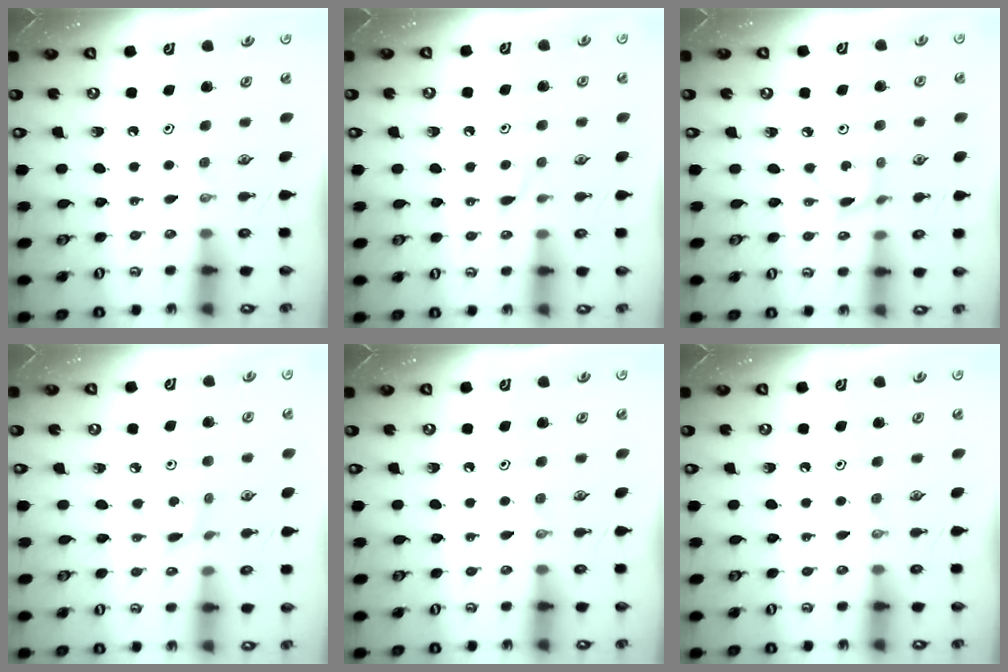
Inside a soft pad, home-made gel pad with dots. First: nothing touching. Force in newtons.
{"total": 3.7, "press": 3.7, "slide": 0.4}
{"total": 2.4, "press": 2.4, "slide": 0.3}
{"total": 3.5, "press": 3.5, "slide": 0.4}
{"total": 0.0}
{"total": 0.0}